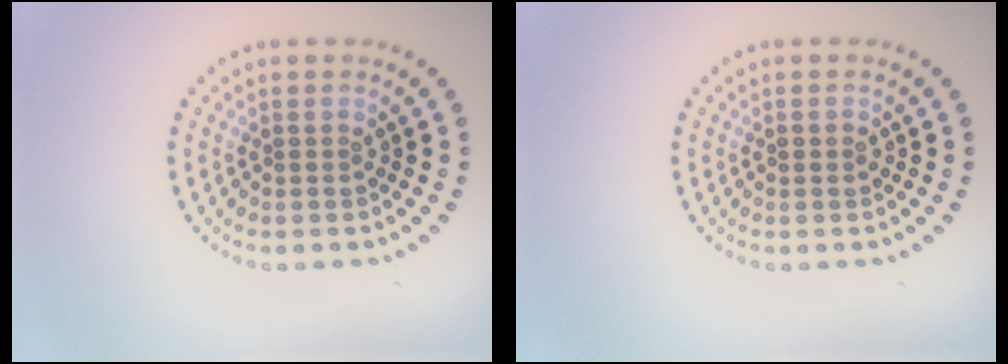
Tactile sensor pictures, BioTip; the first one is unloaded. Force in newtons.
{"total": 0.9, "press": 0.9, "slide": 0.1}